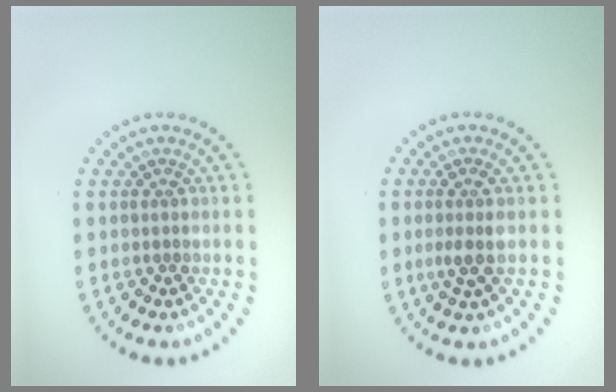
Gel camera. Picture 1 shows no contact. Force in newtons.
{"total": 1.9, "press": 1.6, "slide": 1.0}